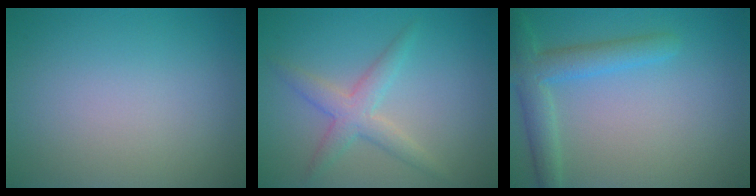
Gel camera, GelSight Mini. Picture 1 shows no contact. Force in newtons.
{"total": 3.1, "press": 3.1, "slide": 0.1}
{"total": 3.8, "press": 3.8, "slide": 0.3}